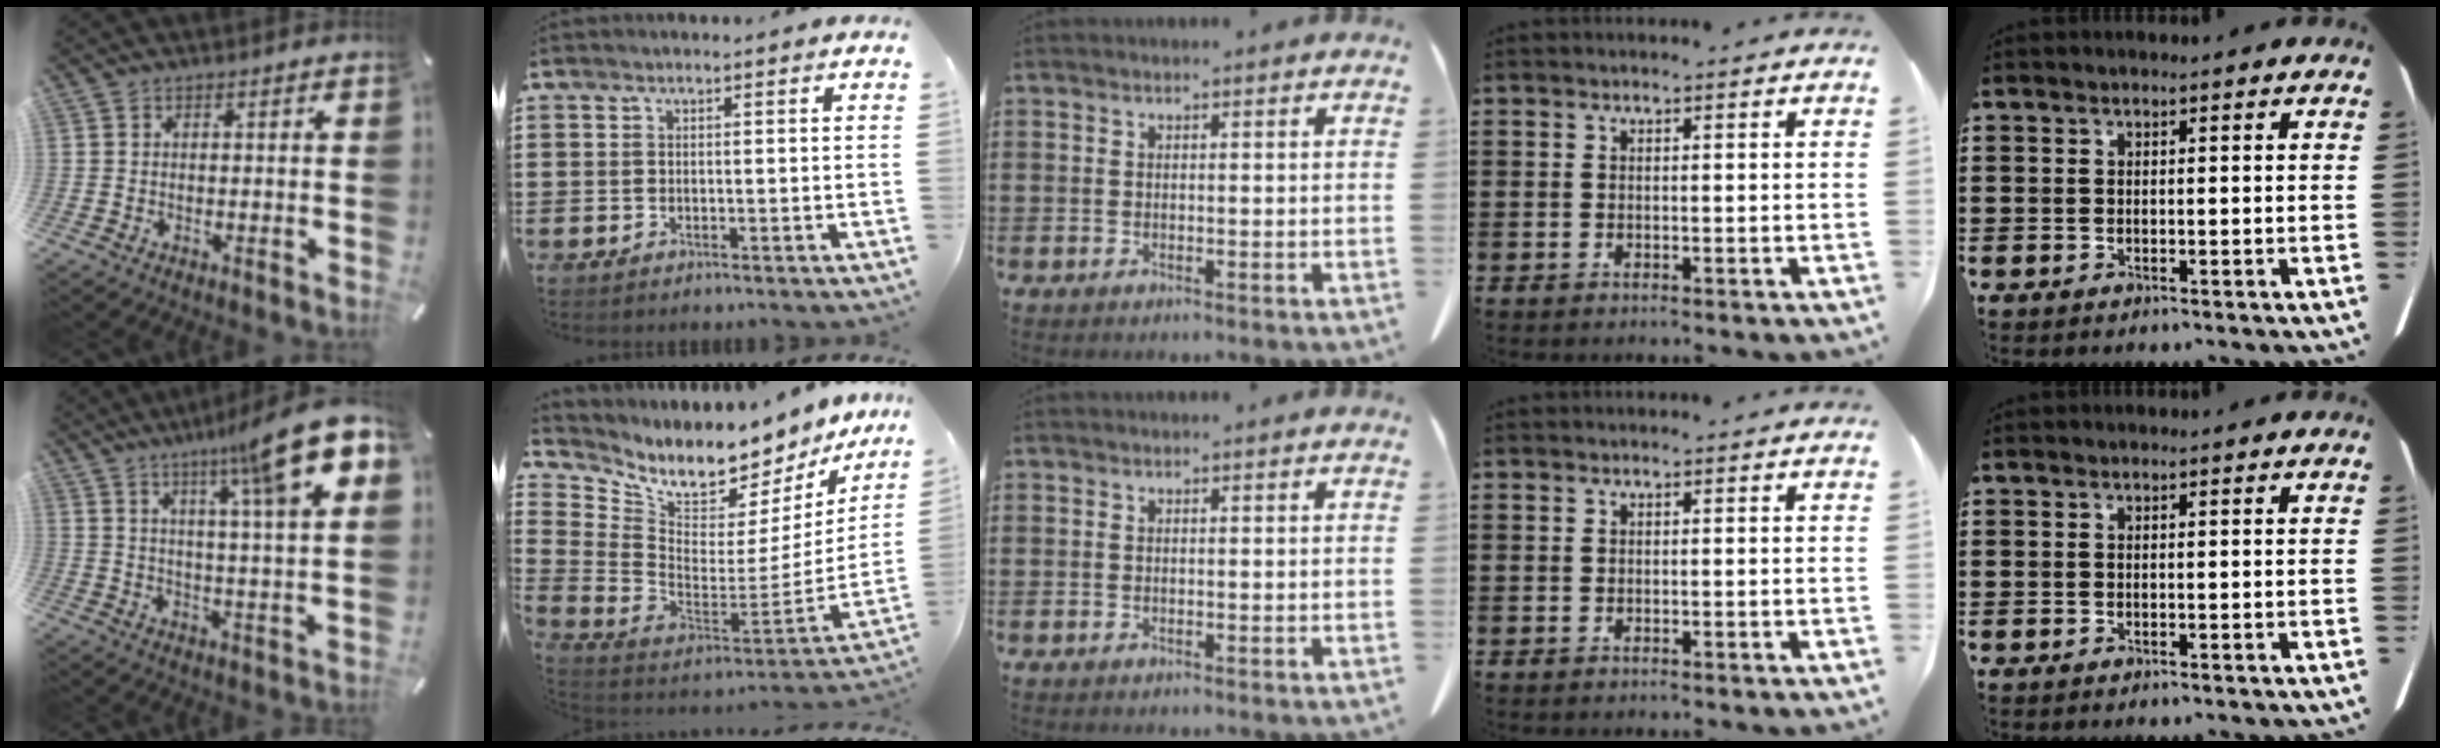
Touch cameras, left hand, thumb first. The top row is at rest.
{"thumb": {"total": 16.1, "force": [9.8, 0.9, 12.7], "torque": [-0.199, -0.058, 0.145]}, "index": {"total": 6.4, "force": [5.9, 1.8, 1.9], "torque": [-0.071, -0.069, 0.097]}}